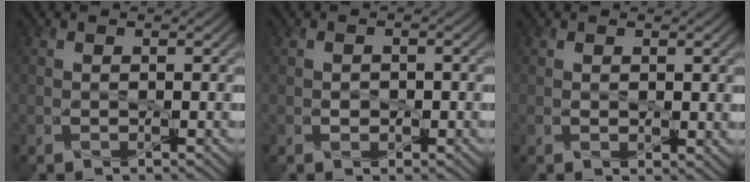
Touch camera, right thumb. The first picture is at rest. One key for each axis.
{"total": 0.0}
{"total": 2.1, "fx": 0.9, "fy": 1.2, "fz": 1.5, "tx": -0.031, "ty": -0.009, "tz": 0.014}